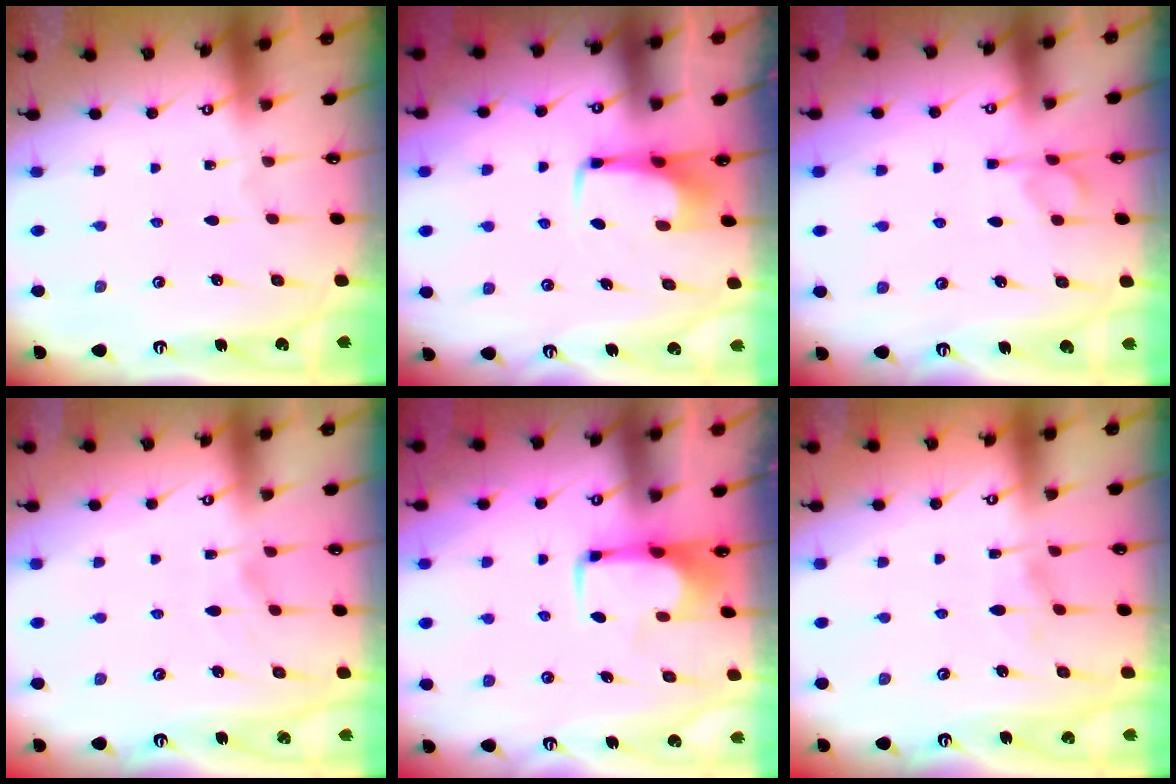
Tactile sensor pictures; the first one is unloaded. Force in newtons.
{"total": 3.7, "press": 3.7, "slide": 0.3}
{"total": 6.1, "press": 6.1, "slide": 0.5}
{"total": 1.2, "press": 0.8, "slide": 0.9}
{"total": 2.1, "press": 2.1, "slide": 0.4}
{"total": 3.6, "press": 3.6, "slide": 0.3}